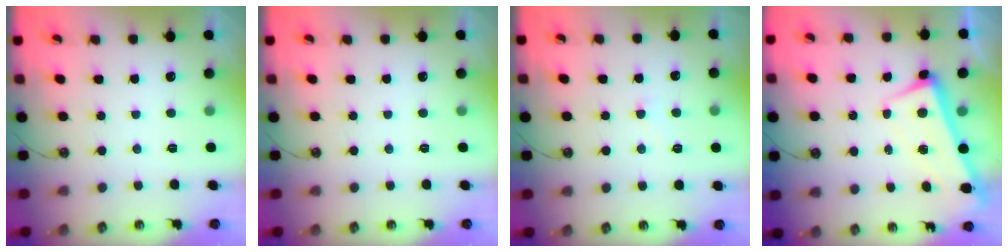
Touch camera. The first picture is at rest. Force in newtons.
{"total": 0.0}
{"total": 2.7, "press": 2.7, "slide": 0.5}
{"total": 1.9, "press": 1.3, "slide": 1.4}